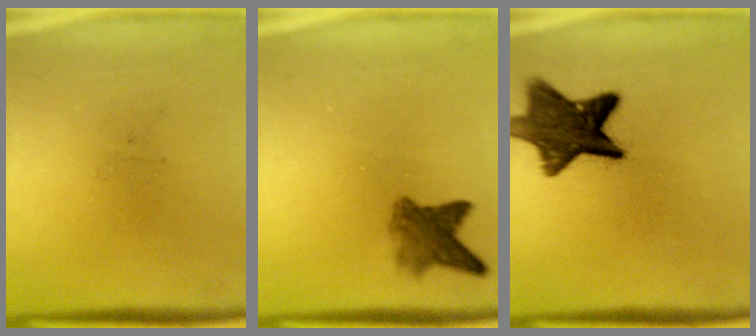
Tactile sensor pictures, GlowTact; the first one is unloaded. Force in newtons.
{"total": 4.1}
{"total": 11.8}